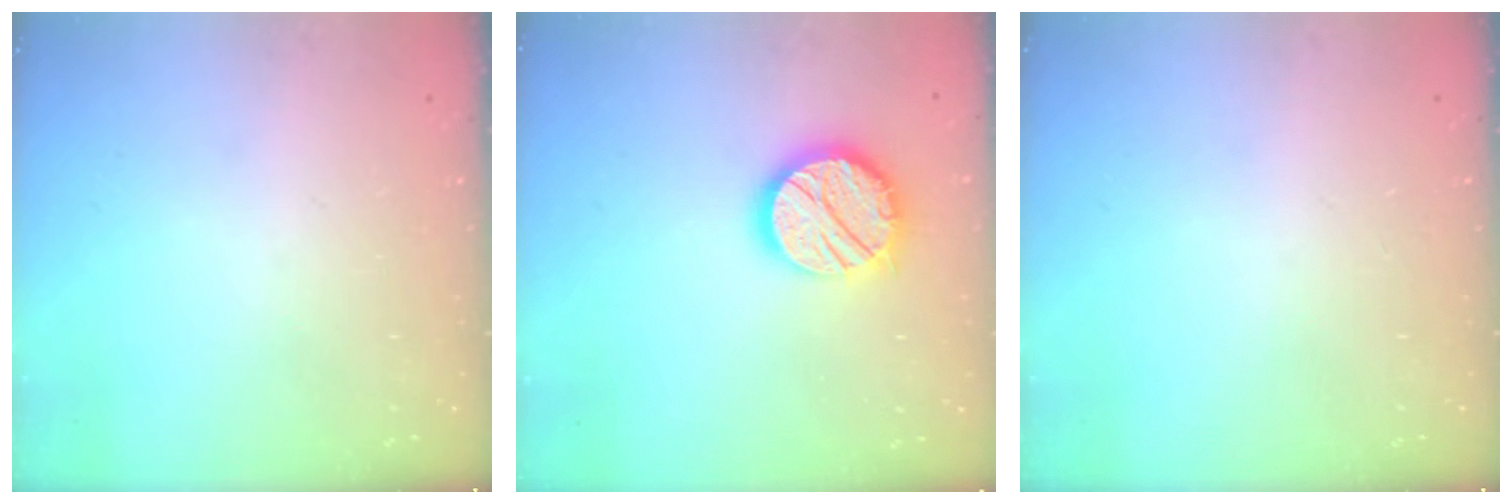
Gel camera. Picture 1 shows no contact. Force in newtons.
{"total": 15.7, "press": 15.7, "slide": 1.3}
{"total": 0.0}